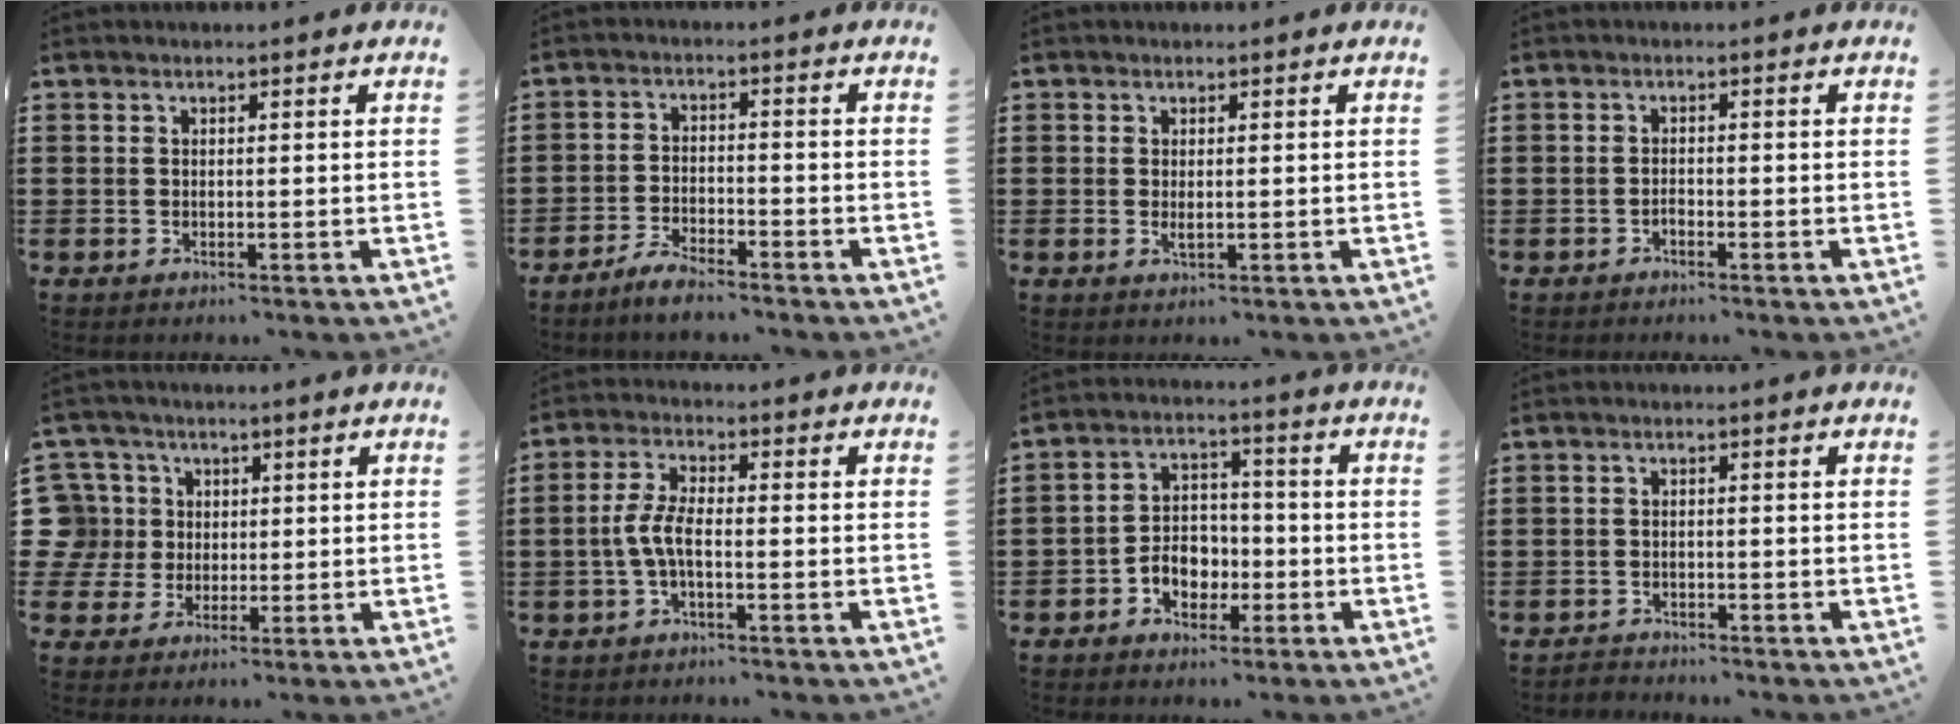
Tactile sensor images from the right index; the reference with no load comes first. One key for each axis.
{"total": 3.6, "fx": -3.4, "fy": 0.3, "fz": 1.1, "tx": -0.029, "ty": 0.005, "tz": -0.070}
{"total": 1.2, "fx": 0.0, "fy": 0.4, "fz": 1.1, "tx": -0.021, "ty": 0.001, "tz": -0.001}
{"total": 1.0, "fx": -0.8, "fy": 0.3, "fz": 0.3, "tx": -0.010, "ty": -0.002, "tz": -0.016}
{"total": 6.8, "fx": 0.7, "fy": 6.6, "fz": 1.5, "tx": -0.082, "ty": 0.012, "tz": 0.009}
{"total": 4.6, "fx": -1.4, "fy": 1.4, "fz": 4.2, "tx": -0.109, "ty": -0.009, "tz": -0.037}
{"total": 5.1, "fx": -2.2, "fy": 4.1, "fz": 2.0, "tx": -0.037, "ty": 0.009, "tz": -0.043}
{"total": 1.4, "fx": -1.4, "fy": 0.0, "fz": -0.1, "tx": -0.003, "ty": 0.001, "tz": -0.031}